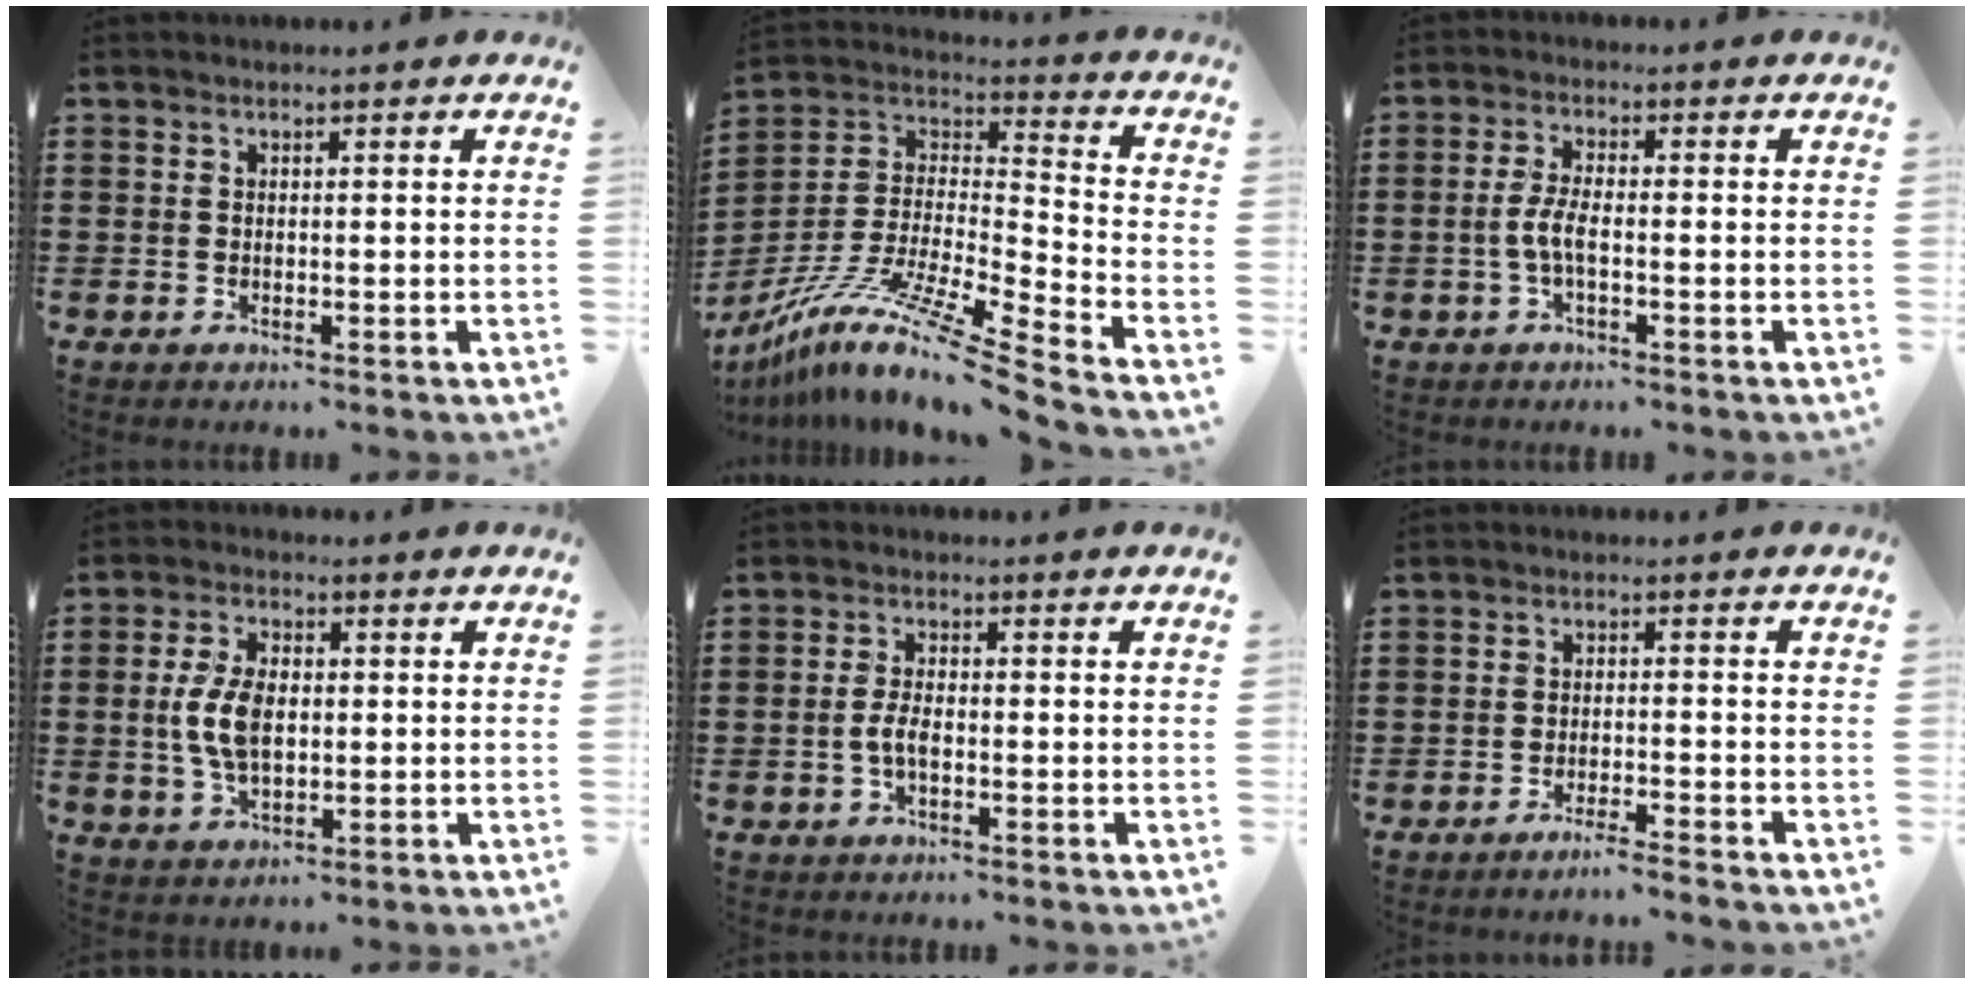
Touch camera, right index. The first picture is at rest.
{"total": 12.6, "force": [-10.0, 0.1, 7.8], "torque": [-0.158, -0.002, -0.198]}
{"total": 3.7, "force": [-1.1, 0.9, 3.4], "torque": [-0.084, -0.004, -0.027]}
{"total": 7.3, "force": [0.2, 4.0, 6.1], "torque": [-0.138, 0.006, -0.001]}
{"total": 3.1, "force": [-0.9, 1.1, 2.8], "torque": [-0.073, -0.005, -0.023]}
{"total": 2.5, "force": [-2.3, -0.4, 0.9], "torque": [-0.015, 0.001, -0.045]}